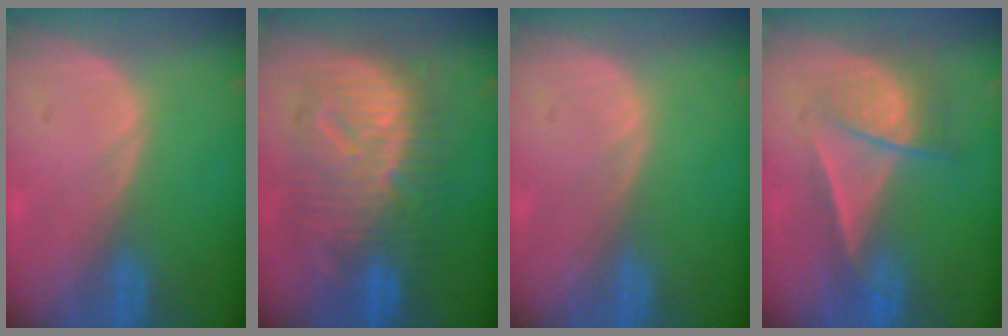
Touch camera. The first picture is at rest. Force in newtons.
{"total": 12.0, "press": 11.9, "slide": 1.3}
{"total": 0.0}
{"total": 7.1, "press": 6.0, "slide": 3.7}